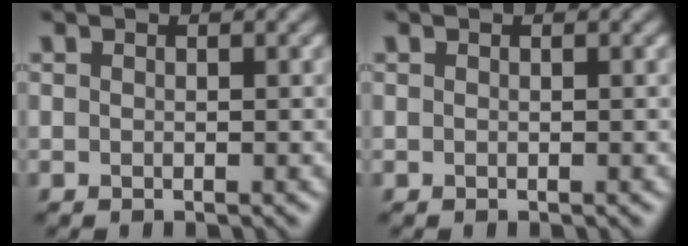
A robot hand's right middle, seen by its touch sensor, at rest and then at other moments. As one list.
[{"total": 0.0}]